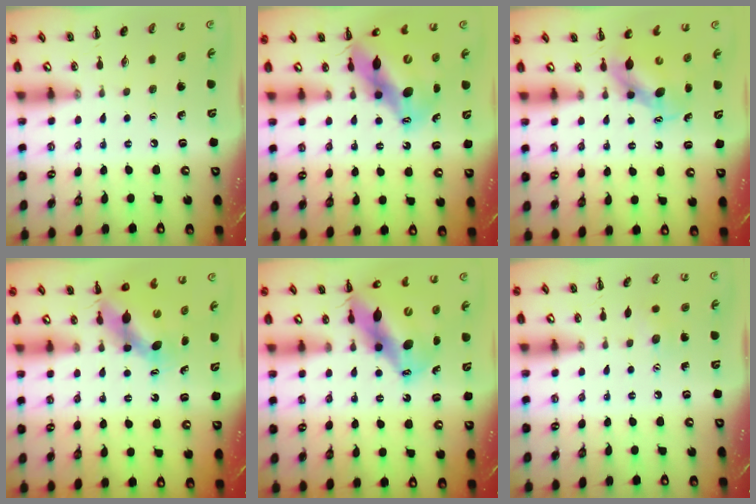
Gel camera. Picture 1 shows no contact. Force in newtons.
{"total": 14.1, "press": 13.6, "slide": 3.8}
{"total": 6.7, "press": 6.7, "slide": 0.7}
{"total": 5.9, "press": 5.8, "slide": 0.8}
{"total": 14.8, "press": 14.3, "slide": 3.9}
{"total": 4.0, "press": 3.9, "slide": 0.7}